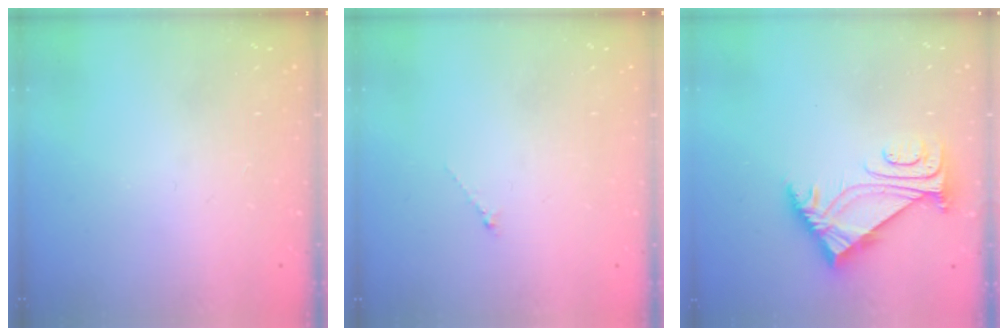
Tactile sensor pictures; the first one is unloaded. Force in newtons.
{"total": 0.6, "press": 0.5, "slide": 0.3}
{"total": 5.8, "press": 5.7, "slide": 1.1}